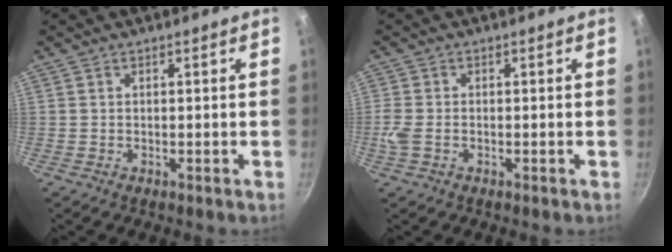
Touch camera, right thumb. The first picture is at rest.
{"total": 2.9, "force": [-0.7, 1.8, 2.2], "torque": [-0.055, 0.001, -0.016]}